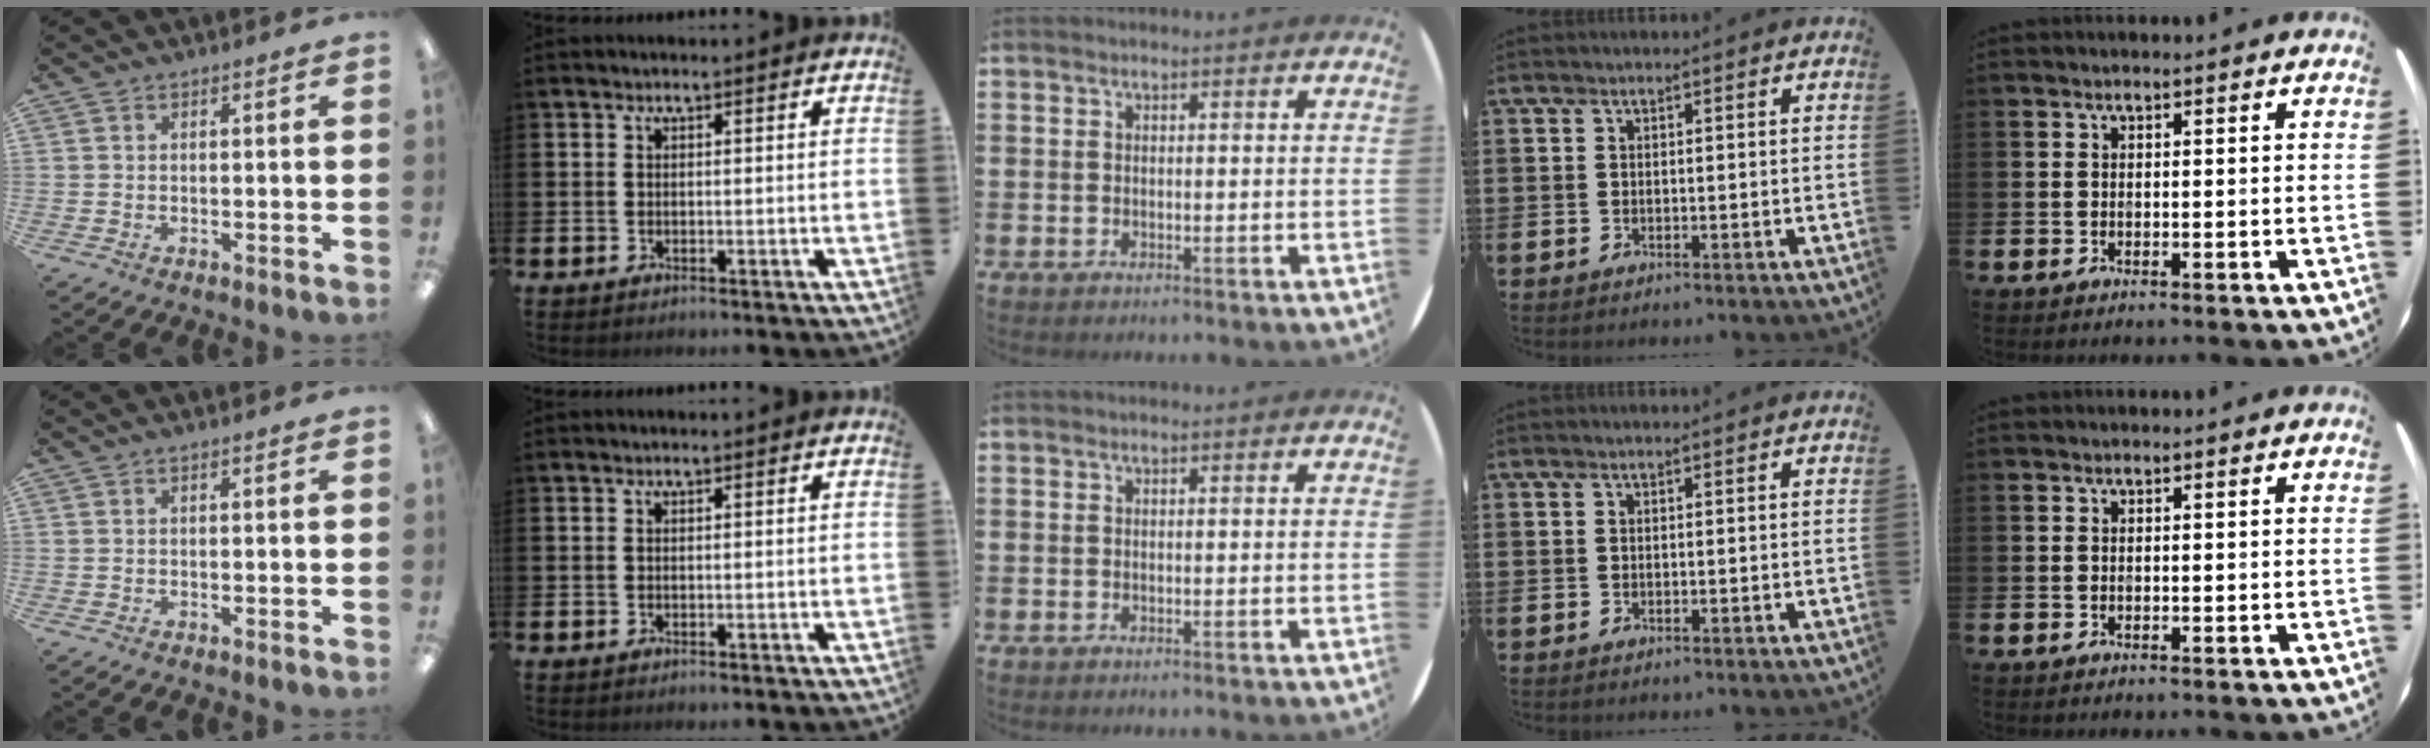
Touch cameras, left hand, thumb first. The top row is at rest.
{}